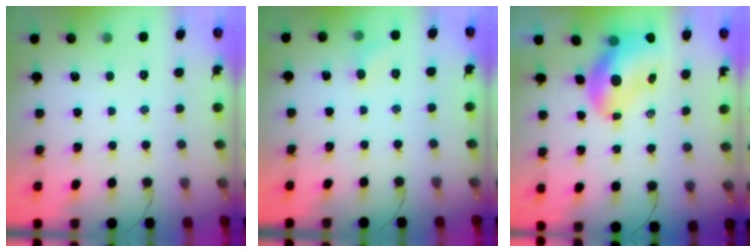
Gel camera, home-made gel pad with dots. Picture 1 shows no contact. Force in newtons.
{"total": 4.7, "press": 4.6, "slide": 1.1}
{"total": 9.4, "press": 8.9, "slide": 2.9}